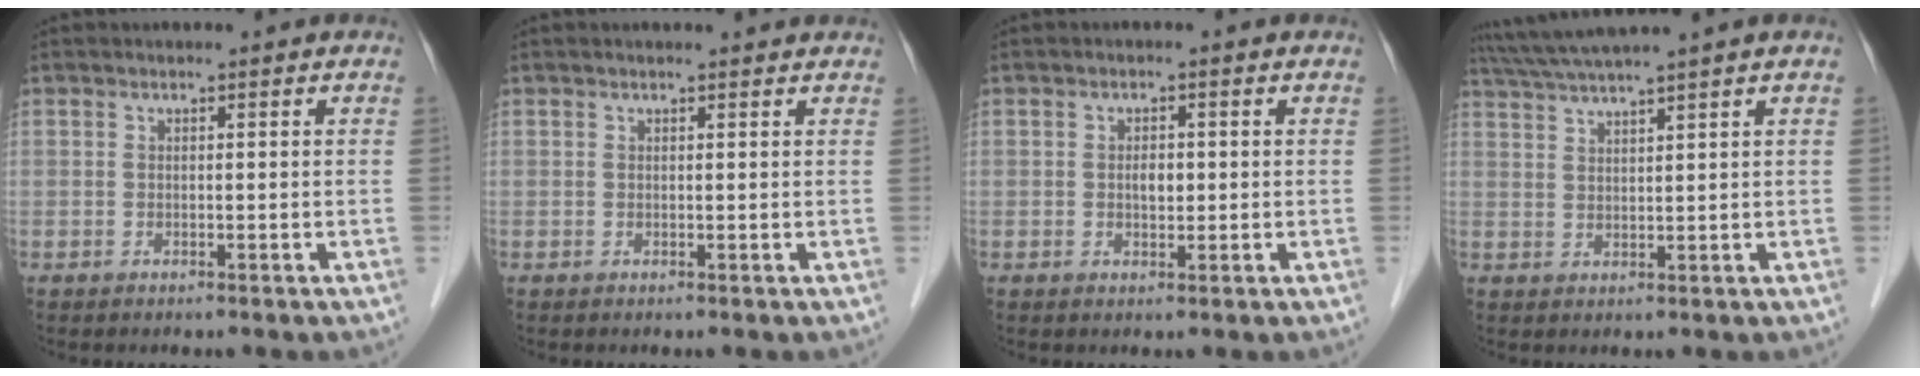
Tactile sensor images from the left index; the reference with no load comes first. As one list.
[{"total": 2.2, "force": [2.1, 0.2, 0.6], "torque": [-0.012, 0.012, 0.020]}, {"total": 1.9, "force": [-0.1, 1.1, 1.6], "torque": [-0.029, -0.002, 0.000]}, {"total": 7.2, "force": [6.0, -1.7, 3.5], "torque": [-0.063, 0.022, 0.105]}]